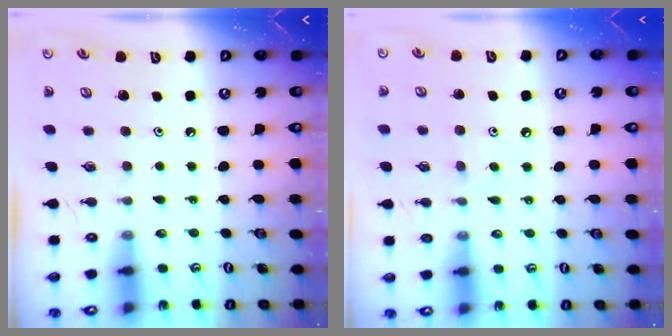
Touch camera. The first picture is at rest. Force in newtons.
{"total": 6.7, "press": 6.7, "slide": 1.0}